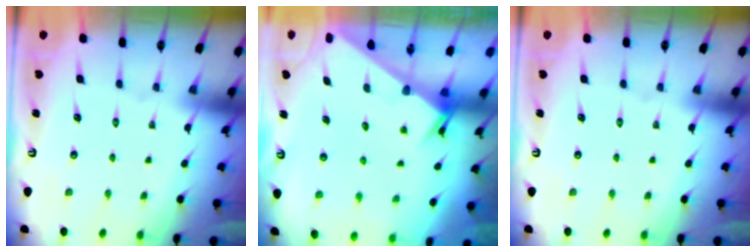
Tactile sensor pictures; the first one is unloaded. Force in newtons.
{"total": 2.4, "press": 2.4, "slide": 0.1}
{"total": 0.0}